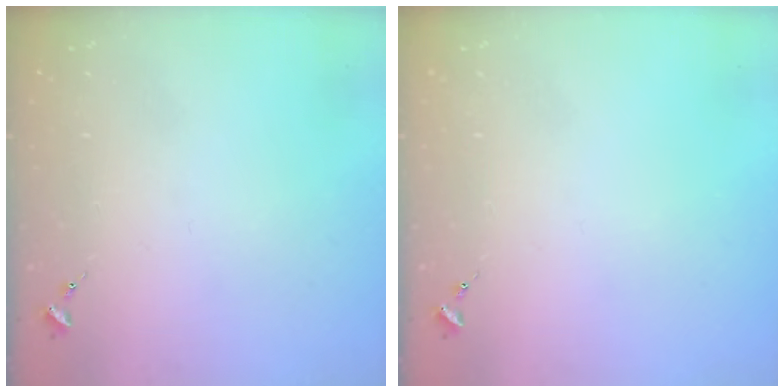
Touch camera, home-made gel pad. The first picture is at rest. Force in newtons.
{"total": 0.0}